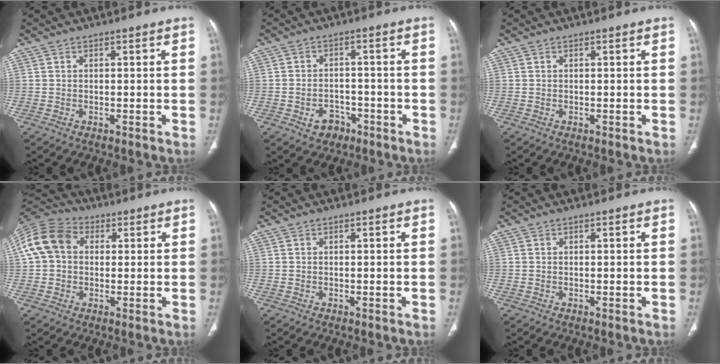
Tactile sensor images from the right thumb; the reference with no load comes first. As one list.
[{"total": 5.0, "force": [-2.5, 3.8, 2.0], "torque": [-0.013, 0.025, -0.030]}, {"total": 0.0}, {"total": 11.6, "force": [2.0, 9.1, 6.9], "torque": [-0.133, 0.031, 0.028]}, {"total": 0.0}, {"total": 0.0}]